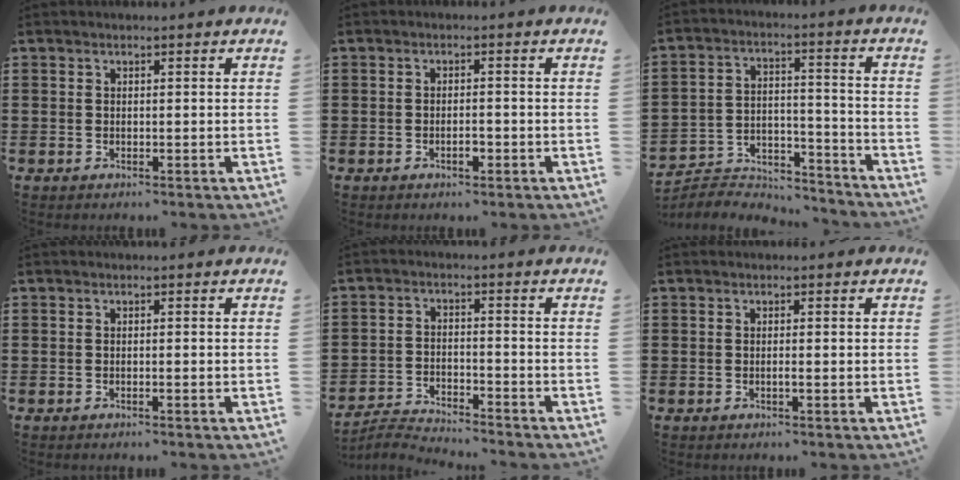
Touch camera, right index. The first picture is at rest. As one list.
[{"total": 2.1, "force": [-0.9, 0.7, 1.7], "torque": [-0.032, 0.001, -0.017]}, {"total": 5.4, "force": [-5.2, 1.4, 0.7], "torque": [-0.018, 0.011, -0.106]}, {"total": 0.5, "force": [-0.2, 0.0, 0.5], "torque": [-0.007, -0.003, -0.004]}, {"total": 3.9, "force": [-3.9, 0.1, 0.2], "torque": [-0.017, 0.000, -0.086]}, {"total": 0.9, "force": [-0.2, -0.1, 0.9], "torque": [-0.015, -0.005, -0.004]}]